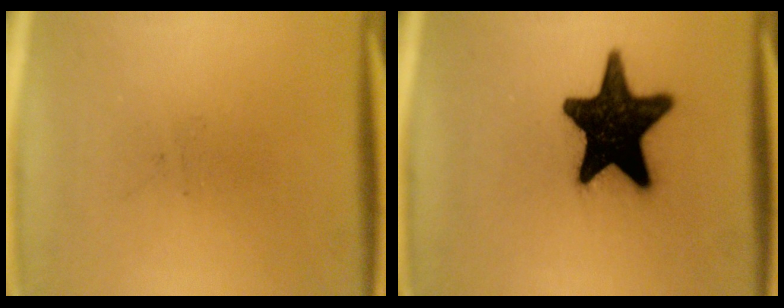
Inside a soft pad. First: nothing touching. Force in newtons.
{"total": 18.0}